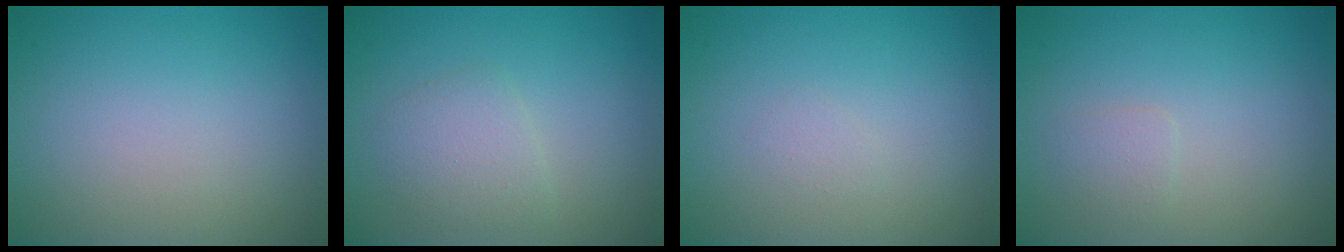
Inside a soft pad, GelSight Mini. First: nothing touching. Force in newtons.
{"total": 2.3, "press": 2.3, "slide": 0.1}
{"total": 0.6, "press": 0.6, "slide": 0.0}
{"total": 1.1, "press": 1.1, "slide": 0.1}